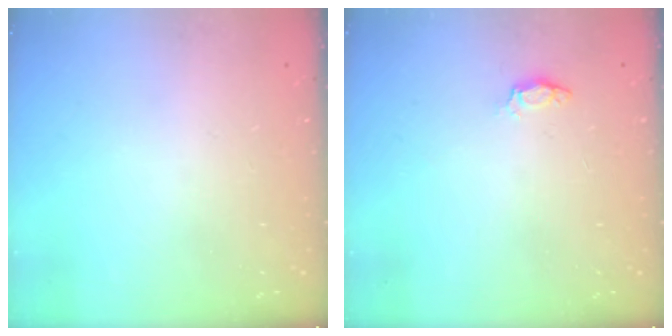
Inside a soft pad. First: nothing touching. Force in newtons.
{"total": 3.5, "press": 3.5, "slide": 0.4}